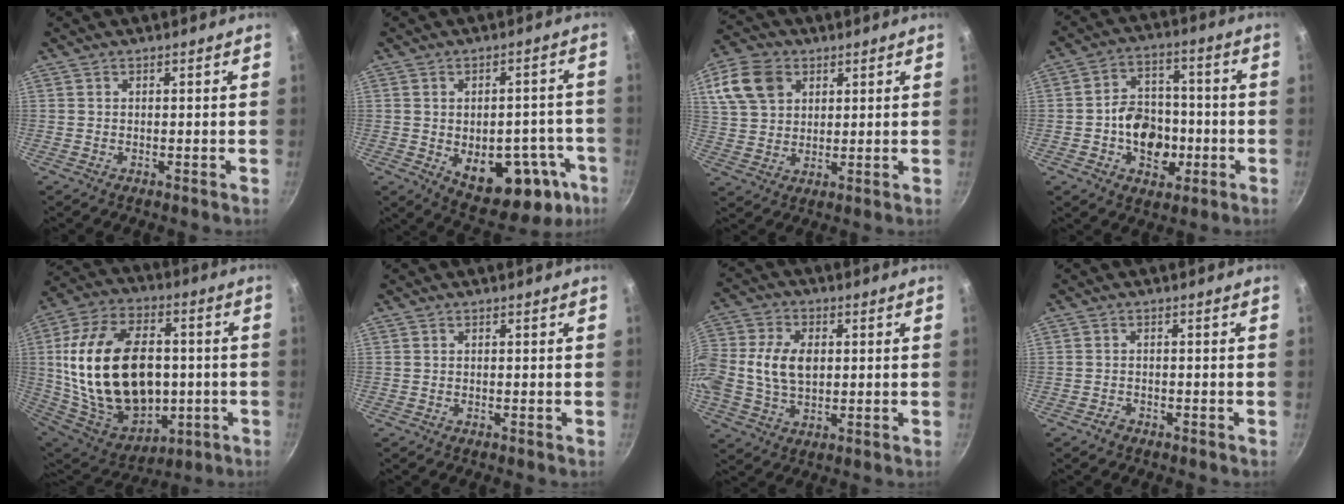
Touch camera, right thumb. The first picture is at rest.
{"total": 18.3, "force": [-6.2, 10.8, 13.4], "torque": [-0.123, 0.019, -0.065]}
{"total": 11.3, "force": [4.7, 8.2, 6.2], "torque": [-0.104, 0.000, 0.086]}
{"total": 12.5, "force": [-3.8, 9.7, 6.9], "torque": [-0.067, 0.042, -0.067]}
{"total": 30.6, "force": [0.3, 20.0, 23.2], "torque": [-0.403, 0.017, 0.027]}
{"total": 0.0}
{"total": 13.6, "force": [0.8, 9.5, 9.7], "torque": [-0.202, 0.028, 0.008]}
{"total": 1.5, "force": [-1.1, 0.9, 0.5], "torque": [-0.010, 0.014, -0.018]}